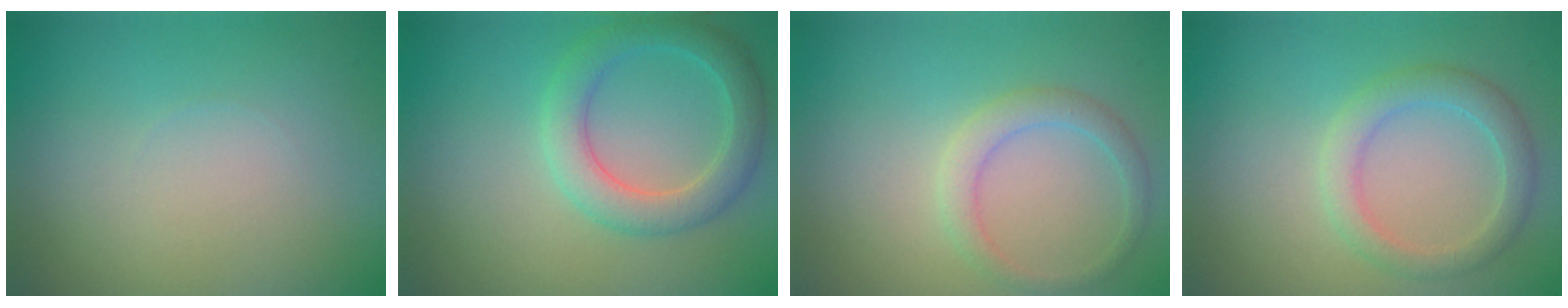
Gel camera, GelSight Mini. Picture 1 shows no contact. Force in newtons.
{"total": 3.9, "press": 3.9, "slide": 0.1}
{"total": 2.2, "press": 2.2, "slide": 0.2}
{"total": 2.8, "press": 2.8, "slide": 0.1}